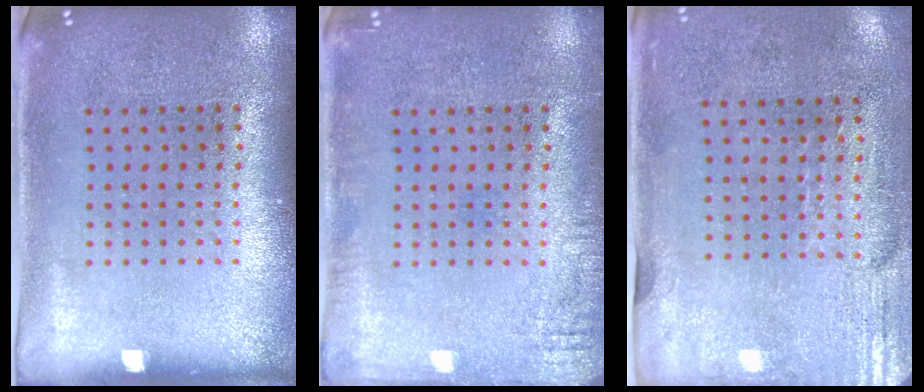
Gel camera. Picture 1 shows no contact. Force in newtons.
{"total": 1.7, "press": 1.7, "slide": 0.2}
{"total": 3.0, "press": 2.5, "slide": 1.6}